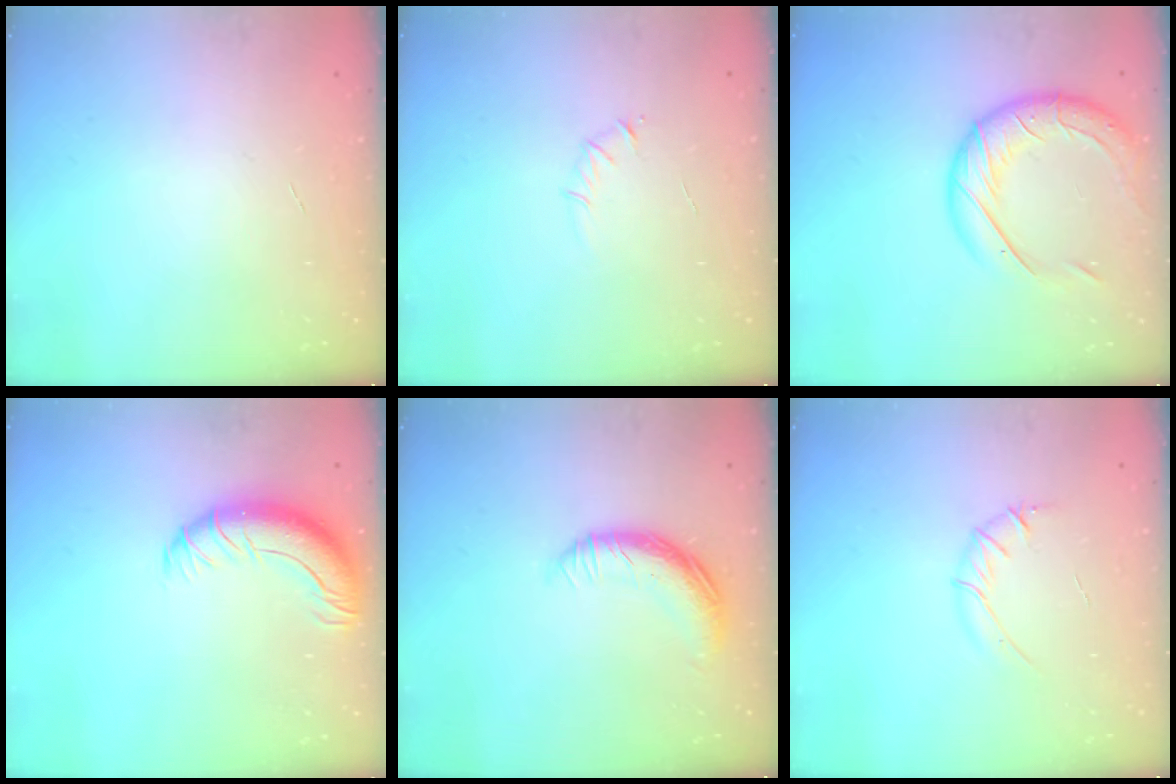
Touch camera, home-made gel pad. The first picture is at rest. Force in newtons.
{"total": 2.7, "press": 2.6, "slide": 0.8}
{"total": 17.6, "press": 17.4, "slide": 2.5}
{"total": 11.9, "press": 11.6, "slide": 2.2}
{"total": 11.7, "press": 11.7, "slide": 0.5}
{"total": 4.1, "press": 3.9, "slide": 1.3}